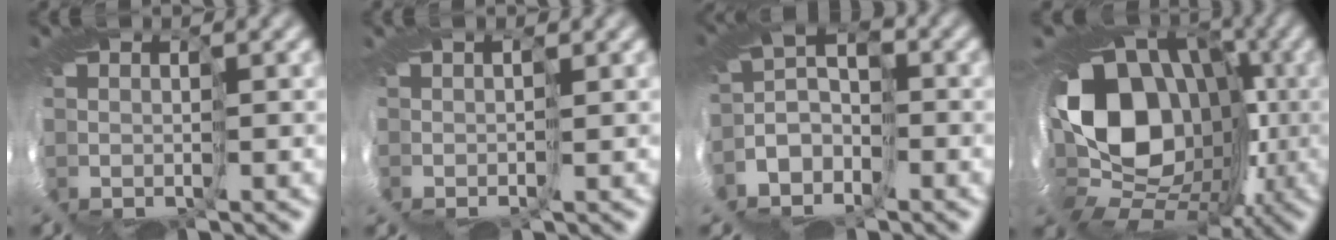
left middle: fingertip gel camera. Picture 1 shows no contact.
{"total": 0.7, "force": [0.6, -0.3, -0.2], "torque": [0.016, 0.007, -0.006]}
{"total": 3.3, "force": [-3.0, 1.0, 0.9], "torque": [-0.002, 0.001, -0.078]}
{"total": 14.8, "force": [0.0, 12.1, 8.5], "torque": [-0.120, 0.002, -0.026]}